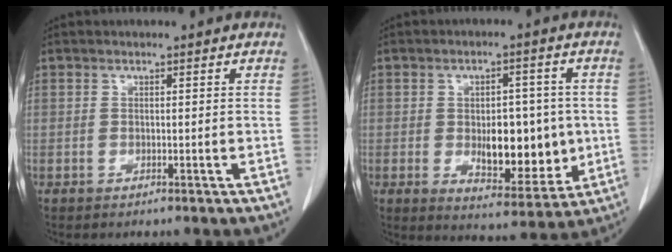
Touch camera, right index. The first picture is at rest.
{"total": 10.8, "force": [-0.7, 5.3, 9.4], "torque": [-0.126, 0.002, 0.003]}